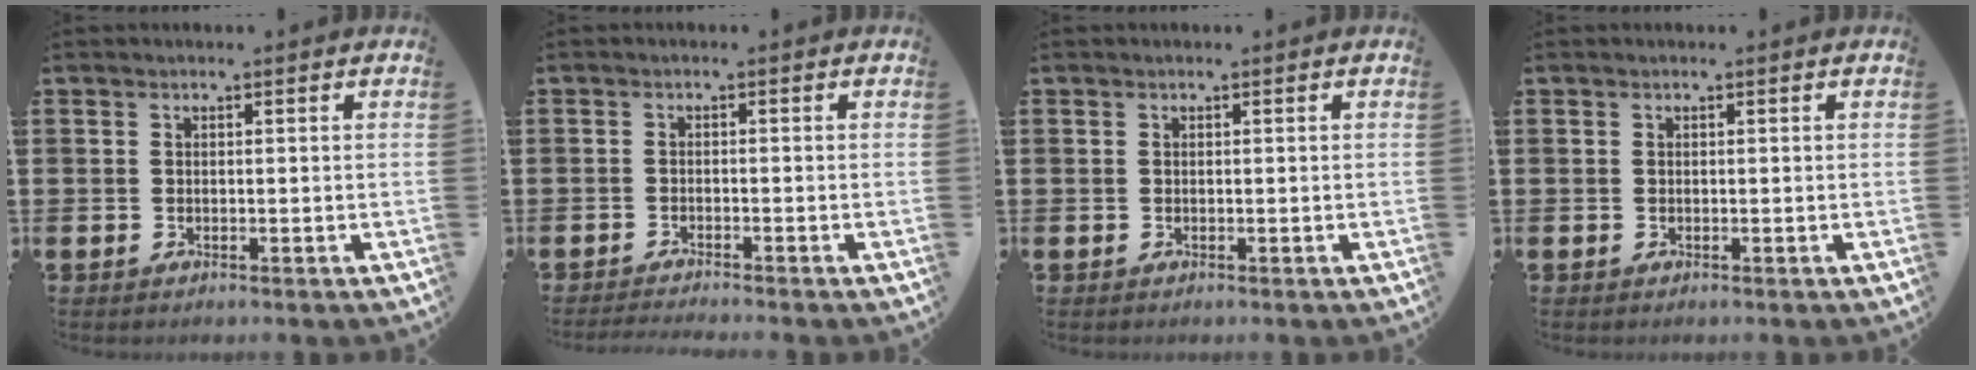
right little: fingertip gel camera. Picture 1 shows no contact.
{"total": 1.0, "force": [-1.0, -0.2, 0.2], "torque": [-0.004, -0.001, -0.020]}
{"total": 0.0}
{"total": 0.0}